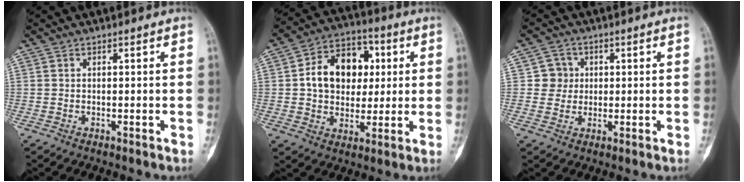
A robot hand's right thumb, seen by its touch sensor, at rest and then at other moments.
{"total": 15.0, "force": [2.1, 11.2, 9.8], "torque": [-0.112, 0.015, 0.030]}
{"total": 4.3, "force": [0.6, 4.3, 0.5], "torque": [0.029, 0.007, 0.004]}